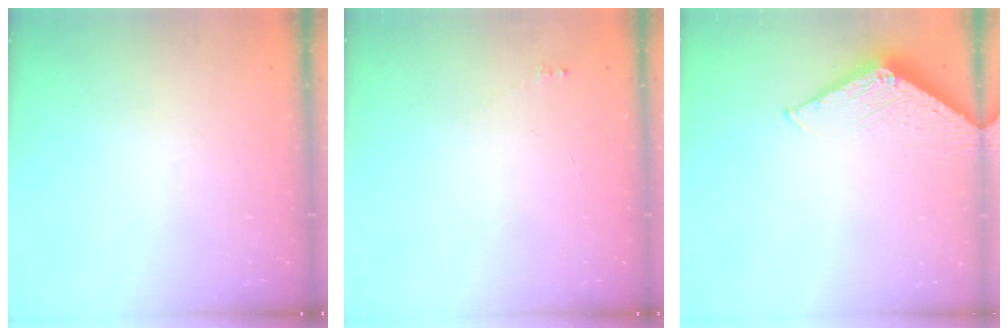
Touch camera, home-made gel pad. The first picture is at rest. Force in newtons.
{"total": 1.7, "press": 1.6, "slide": 0.2}
{"total": 6.5, "press": 6.5, "slide": 0.4}